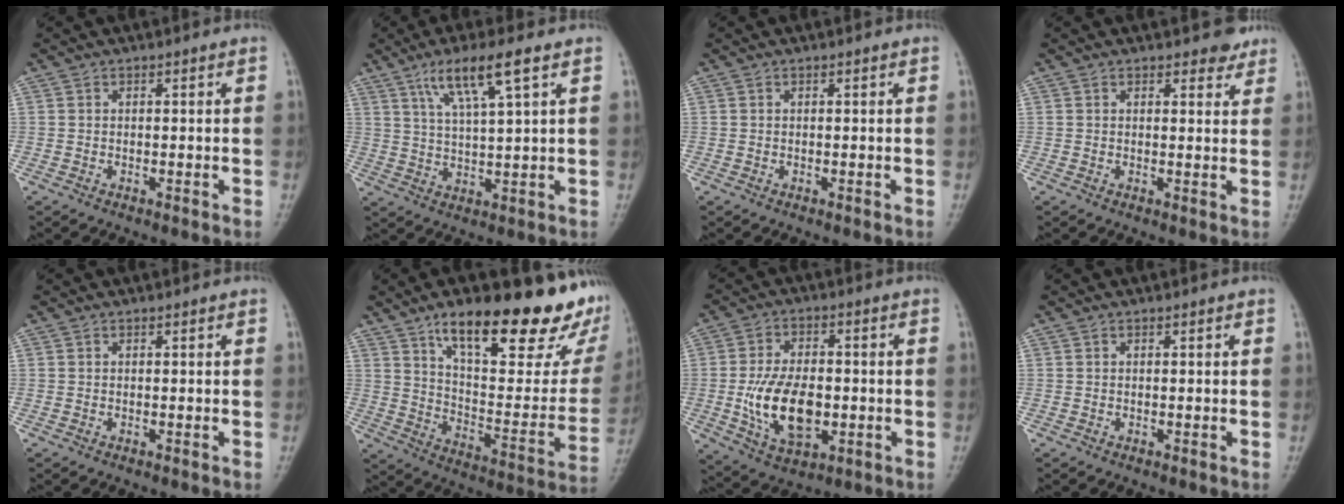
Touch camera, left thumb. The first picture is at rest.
{"total": 9.3, "force": [4.8, 1.1, 7.8], "torque": [-0.152, -0.011, 0.094]}
{"total": 0.0}
{"total": 2.8, "force": [2.4, 1.2, 0.7], "torque": [0.013, -0.015, 0.023]}
{"total": 0.0}
{"total": 28.3, "force": [17.4, 9.2, 20.4], "torque": [-0.246, -0.055, 0.267]}
{"total": 13.4, "force": [-2.2, 7.8, 10.7], "torque": [-0.176, 0.001, -0.028]}
{"total": 0.0}